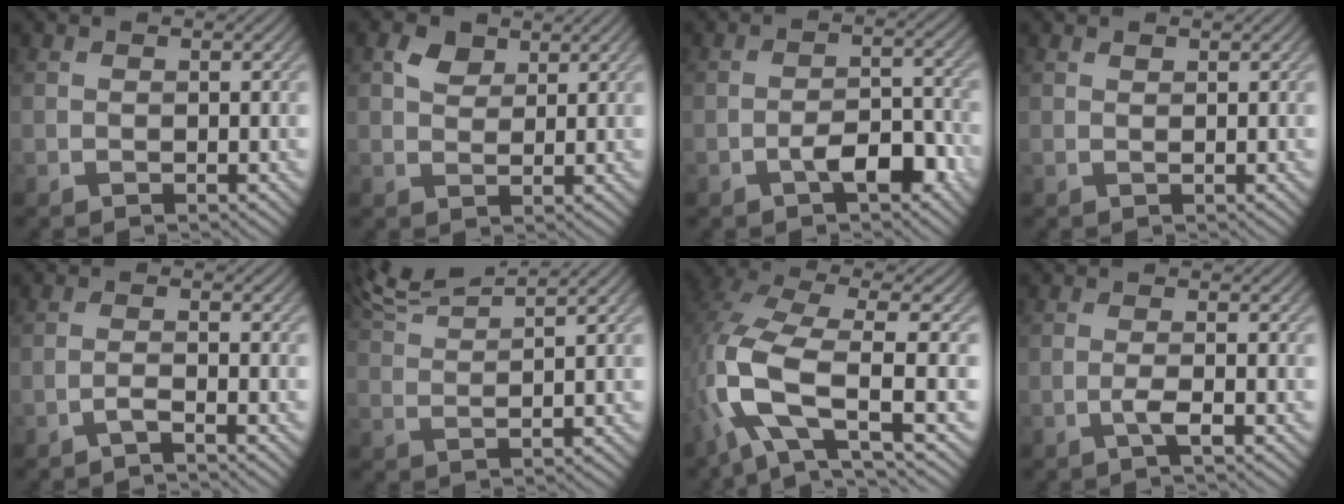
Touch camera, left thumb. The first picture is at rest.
{"total": 2.6, "force": [1.7, 1.5, 1.2], "torque": [-0.030, 0.003, 0.029]}
{"total": 4.7, "force": [-2.4, 2.0, 3.6], "torque": [-0.059, 0.009, -0.043]}
{"total": 0.6, "force": [0.6, 0.0, 0.1], "torque": [-0.002, 0.000, 0.010]}
{"total": 1.5, "force": [-1.1, 0.0, 1.1], "torque": [-0.018, 0.010, -0.036]}
{"total": 6.3, "force": [5.6, 0.5, 3.0], "torque": [-0.069, 0.022, 0.095]}
{"total": 11.8, "force": [-2.8, 4.6, 10.5], "torque": [-0.238, -0.008, -0.062]}
{"total": 2.0, "force": [-0.8, 0.1, 1.9], "torque": [-0.038, 0.009, -0.023]}